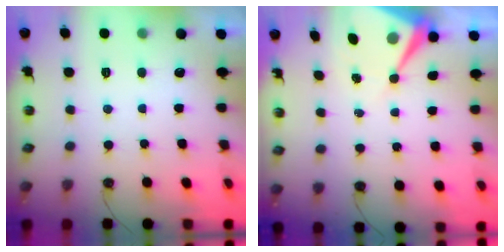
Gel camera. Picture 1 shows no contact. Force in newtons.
{"total": 8.9, "press": 8.9, "slide": 0.5}